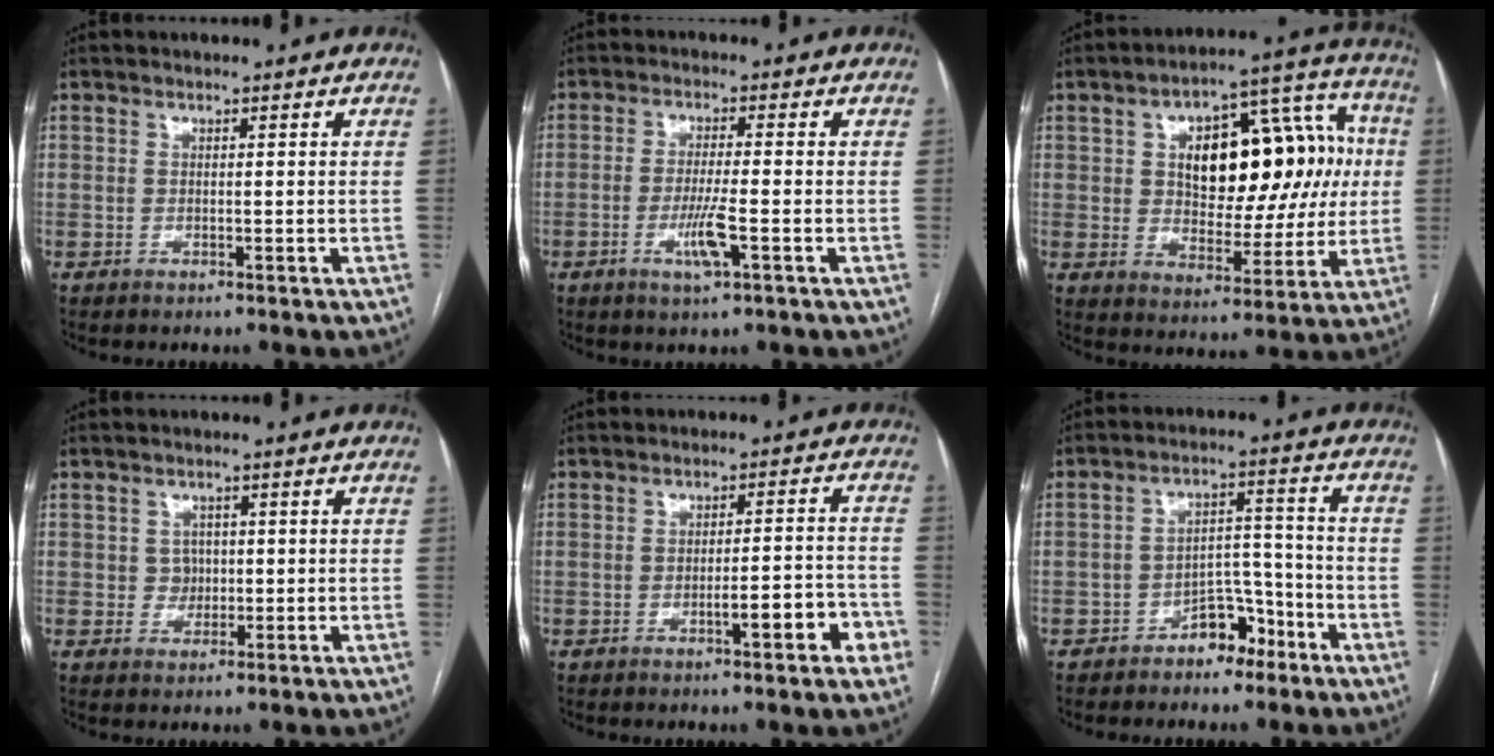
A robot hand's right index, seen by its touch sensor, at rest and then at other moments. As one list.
[{"total": 5.2, "force": [-2.0, 0.2, 4.8], "torque": [-0.094, -0.010, -0.036]}, {"total": 21.0, "force": [3.2, 10.6, 17.9], "torque": [-0.259, 0.052, 0.054]}, {"total": 2.3, "force": [0.2, 2.2, 0.6], "torque": [-0.004, 0.003, 0.003]}, {"total": 6.5, "force": [-3.1, 1.2, 5.6], "torque": [-0.071, 0.015, -0.038]}, {"total": 6.1, "force": [-4.1, 3.5, 3.0], "torque": [-0.038, 0.027, -0.065]}]